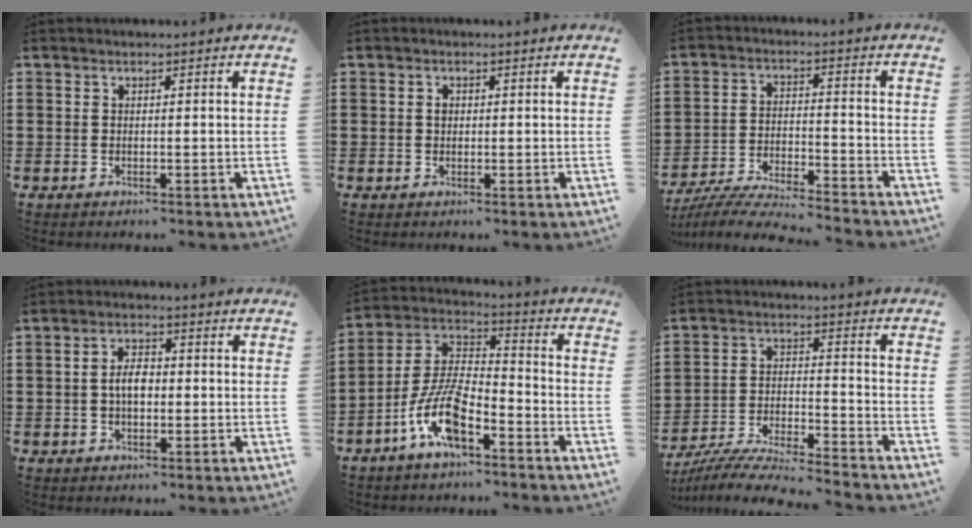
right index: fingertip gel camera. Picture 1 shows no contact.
{"total": 1.0, "force": [0.2, 0.8, 0.7], "torque": [-0.014, 0.004, 0.003]}
{"total": 6.6, "force": [-6.3, 0.0, 1.7], "torque": [-0.045, -0.006, -0.126]}
{"total": 3.9, "force": [-0.4, 1.9, 3.3], "torque": [-0.056, 0.000, -0.010]}
{"total": 10.3, "force": [-6.0, 3.6, 7.6], "torque": [-0.178, -0.005, -0.119]}
{"total": 7.2, "force": [-6.9, 0.0, 2.0], "torque": [-0.055, -0.007, -0.139]}